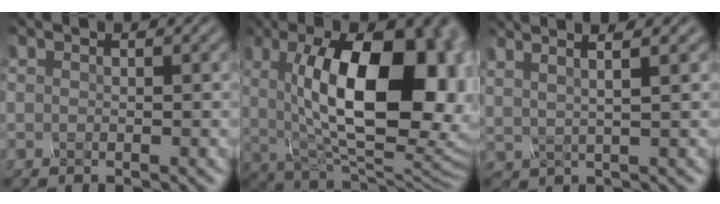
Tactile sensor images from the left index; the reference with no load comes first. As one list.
[{"total": 17.1, "force": [2.7, 8.3, 14.7], "torque": [-0.188, 0.002, 0.037]}, {"total": 4.4, "force": [2.9, 1.2, 3.0], "torque": [-0.030, 0.027, 0.016]}]